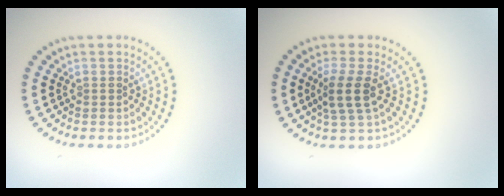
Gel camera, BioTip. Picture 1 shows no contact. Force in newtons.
{"total": 2.7, "press": 2.1, "slide": 1.7}